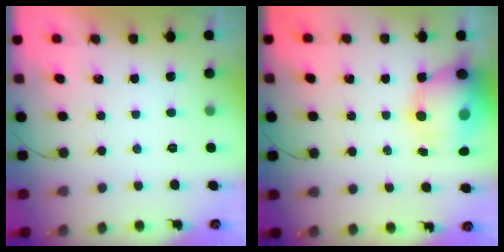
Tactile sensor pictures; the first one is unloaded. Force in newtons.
{"total": 13.4, "press": 12.9, "slide": 3.5}